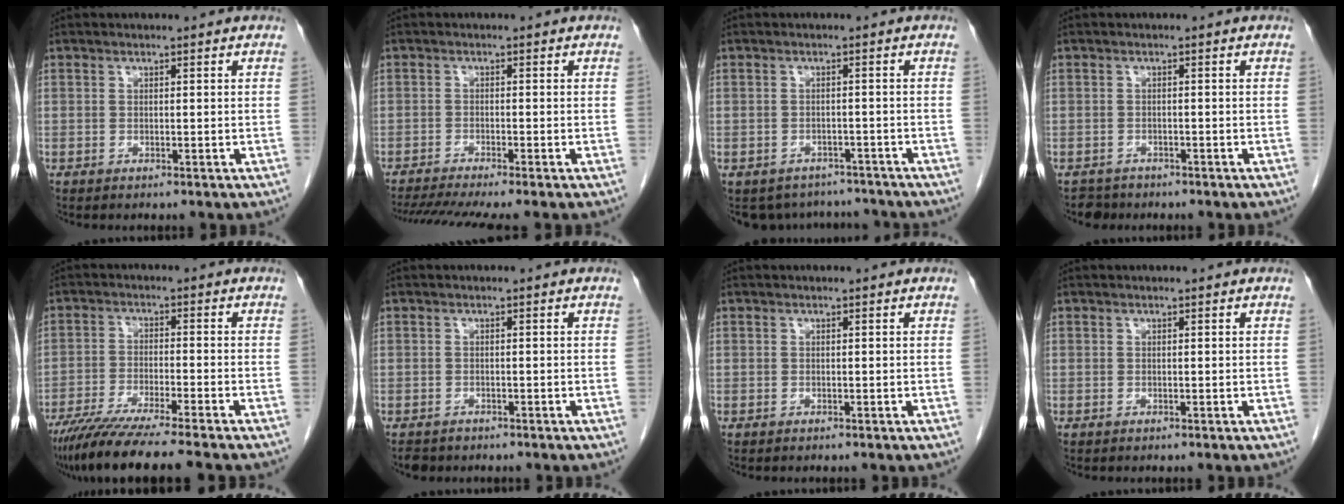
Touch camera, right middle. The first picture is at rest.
{"total": 9.0, "force": [-7.7, -0.6, 4.7], "torque": [-0.070, -0.017, -0.121]}
{"total": 7.3, "force": [-6.7, 2.9, 0.3], "torque": [0.002, 0.011, -0.080]}
{"total": 2.0, "force": [-1.7, 1.0, -0.5], "torque": [0.003, 0.001, -0.029]}
{"total": 12.7, "force": [-10.7, -0.7, 6.9], "torque": [-0.098, -0.038, -0.170]}
{"total": 1.9, "force": [-1.5, 1.1, 0.3], "torque": [-0.009, 0.000, -0.024]}
{"total": 0.0}
{"total": 0.0}